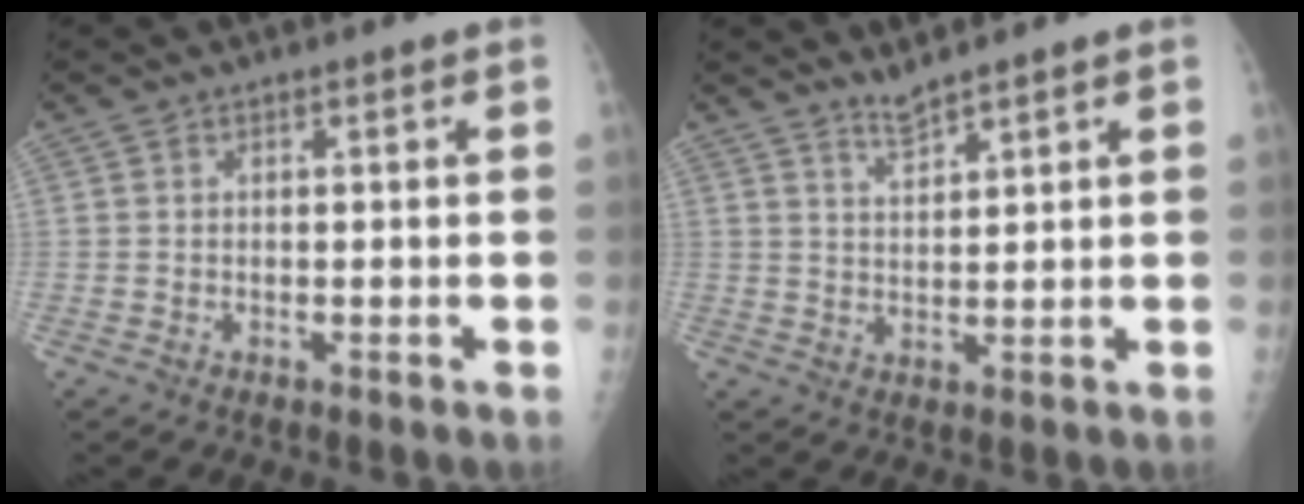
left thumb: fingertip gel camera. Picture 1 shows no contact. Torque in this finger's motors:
{"motor_torque": [-0.47, -0.05, -0.55, -0.19, -0.05]}